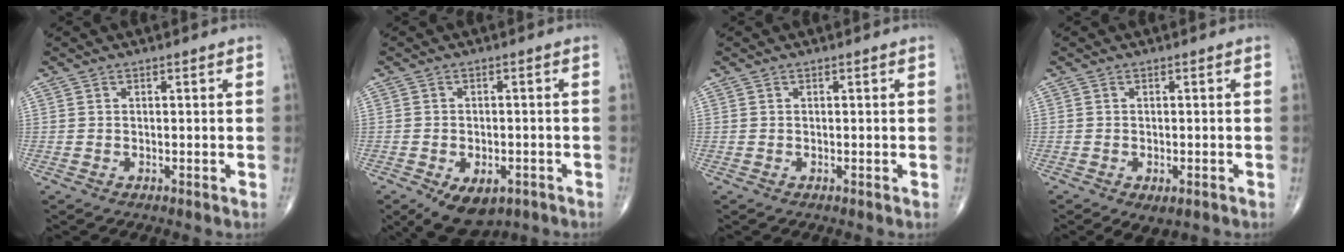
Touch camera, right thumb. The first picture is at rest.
{"total": 9.0, "force": [-4.9, 5.2, 5.5], "torque": [-0.069, 0.011, -0.065]}
{"total": 0.0}
{"total": 3.5, "force": [-1.7, 1.8, 2.5], "torque": [-0.036, 0.001, -0.018]}